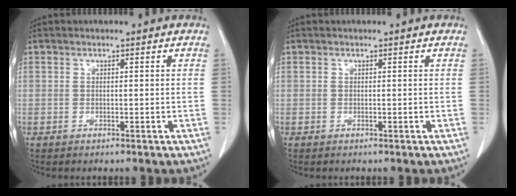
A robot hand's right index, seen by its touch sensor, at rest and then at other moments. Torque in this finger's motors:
{"motor_torque": [0.00, 0.00, 0.00, 0.00]}